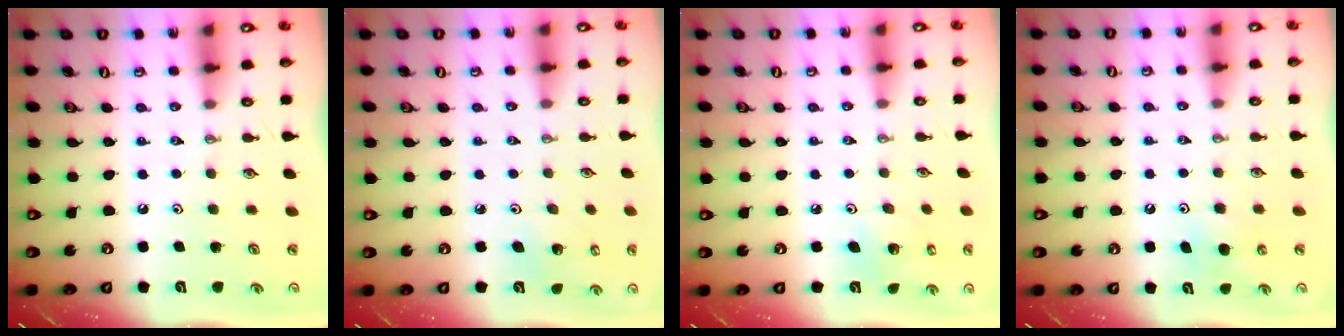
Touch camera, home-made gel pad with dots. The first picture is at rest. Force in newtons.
{"total": 5.1, "press": 4.8, "slide": 1.5}
{"total": 4.1, "press": 4.1, "slide": 0.3}
{"total": 5.4, "press": 5.3, "slide": 0.9}